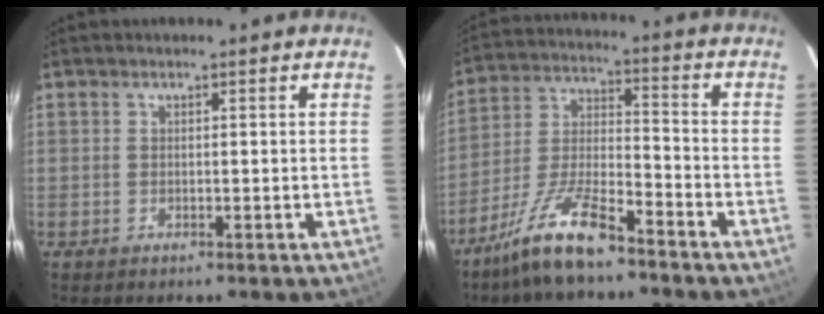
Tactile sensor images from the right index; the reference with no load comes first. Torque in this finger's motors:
{"motor_torque": [0.90, -1.24, 0.66, 0.19]}